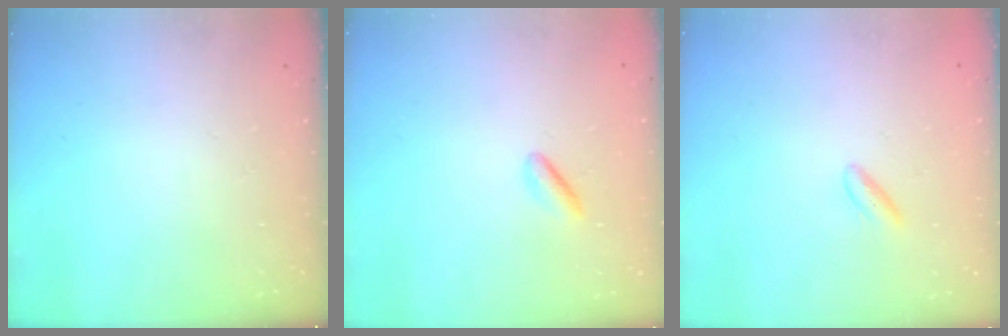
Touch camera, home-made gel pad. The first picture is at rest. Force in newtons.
{"total": 1.9, "press": 1.7, "slide": 0.8}
{"total": 2.7, "press": 2.4, "slide": 1.1}